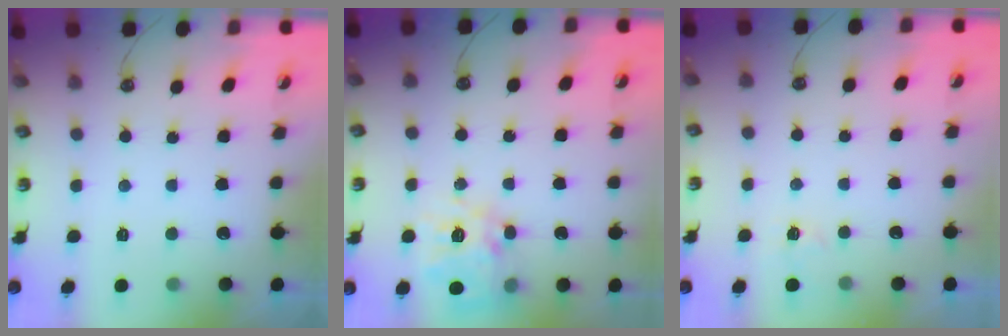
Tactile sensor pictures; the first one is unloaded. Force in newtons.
{"total": 14.0, "press": 14.0, "slide": 1.2}
{"total": 2.6, "press": 2.6, "slide": 0.4}